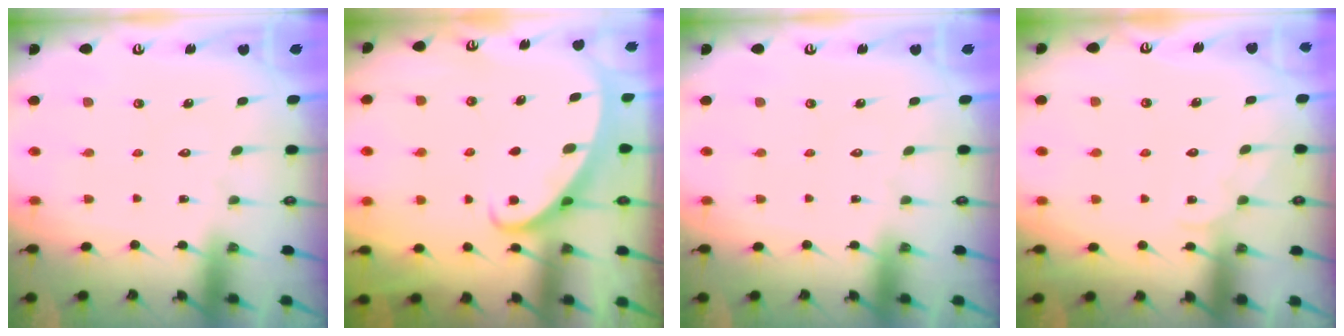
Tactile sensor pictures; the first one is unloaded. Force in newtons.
{"total": 2.4, "press": 2.4, "slide": 0.2}
{"total": 0.0}
{"total": 2.5, "press": 2.5, "slide": 0.4}